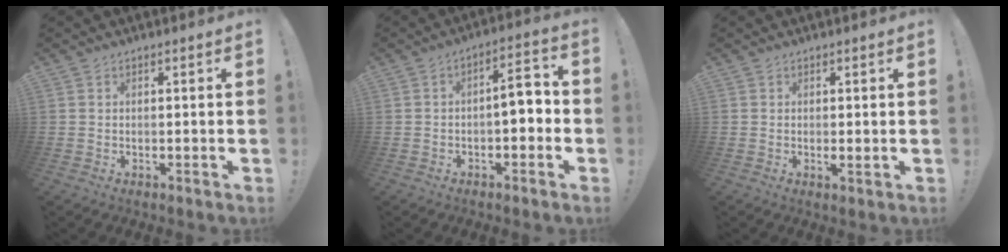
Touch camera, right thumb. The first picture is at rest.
{"total": 6.9, "force": [-1.5, 2.8, 6.2], "torque": [-0.086, 0.009, -0.031]}
{"total": 1.3, "force": [0.4, 0.3, 1.2], "torque": [-0.020, -0.002, 0.007]}